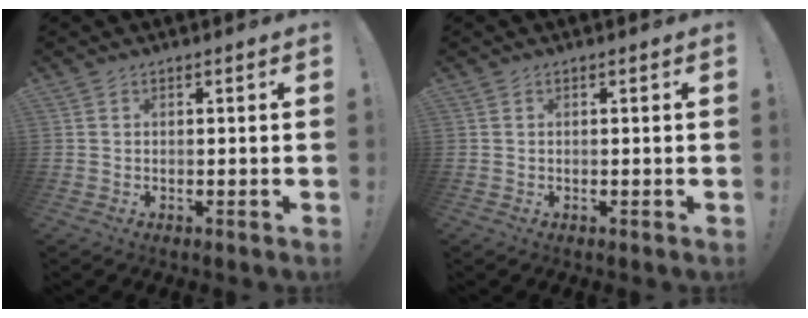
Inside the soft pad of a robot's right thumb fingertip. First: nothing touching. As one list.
[{"total": 0.0}]